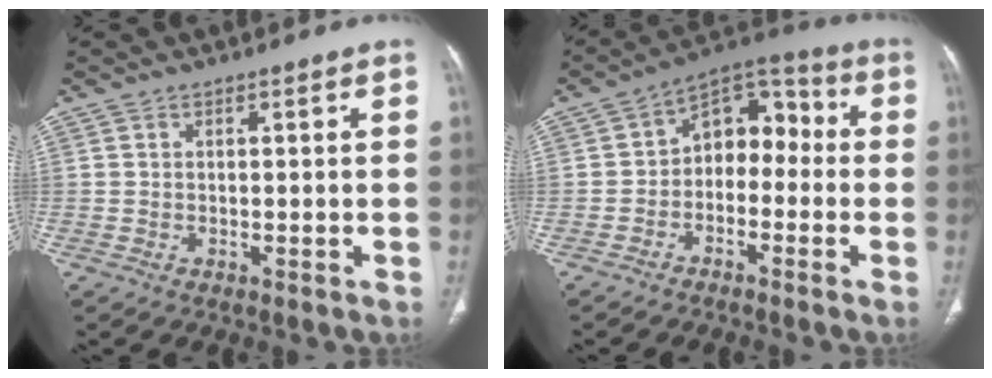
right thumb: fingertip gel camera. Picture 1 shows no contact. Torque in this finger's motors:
{"motor_torque": [-0.02, 0.13, -0.03, 0.12, 0.05]}